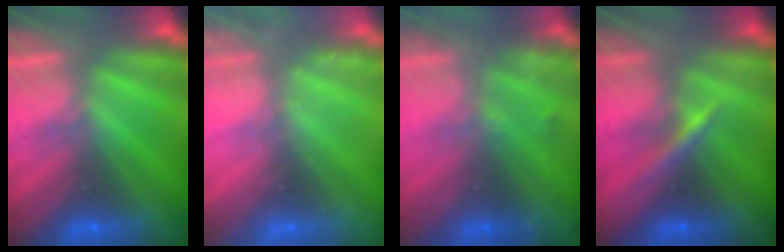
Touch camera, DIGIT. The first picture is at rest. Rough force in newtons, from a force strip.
{"total": 2.4}
{"total": 2.0}
{"total": 2.9}